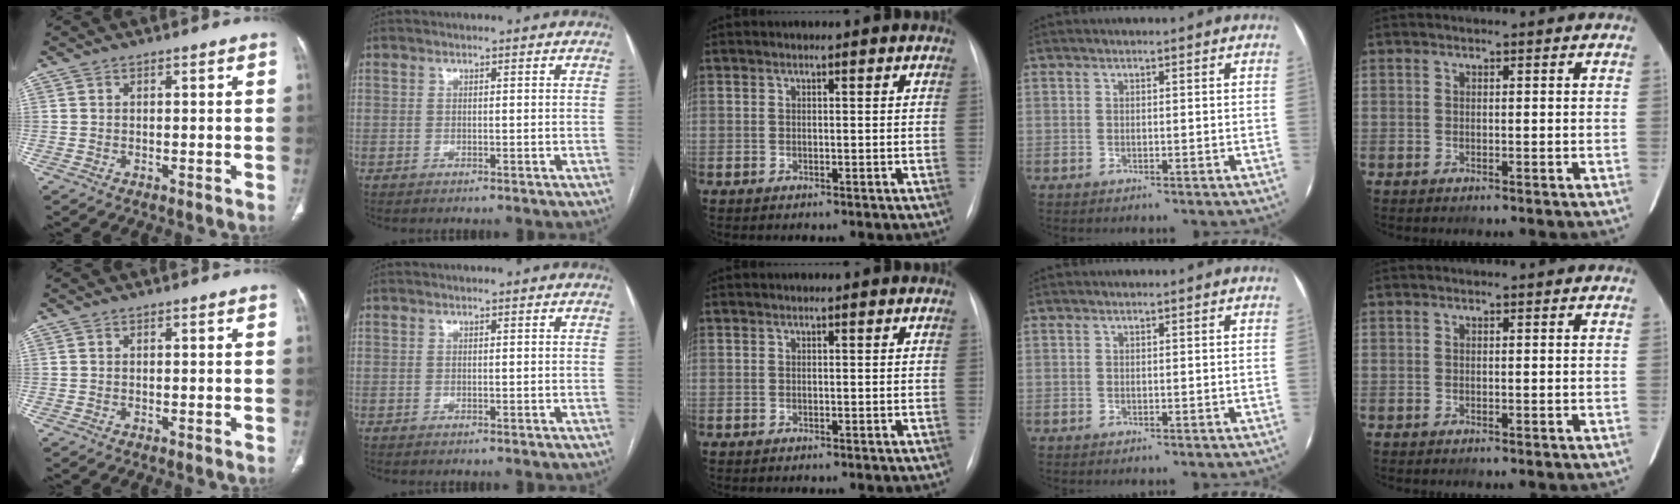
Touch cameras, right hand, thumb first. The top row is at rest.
{}